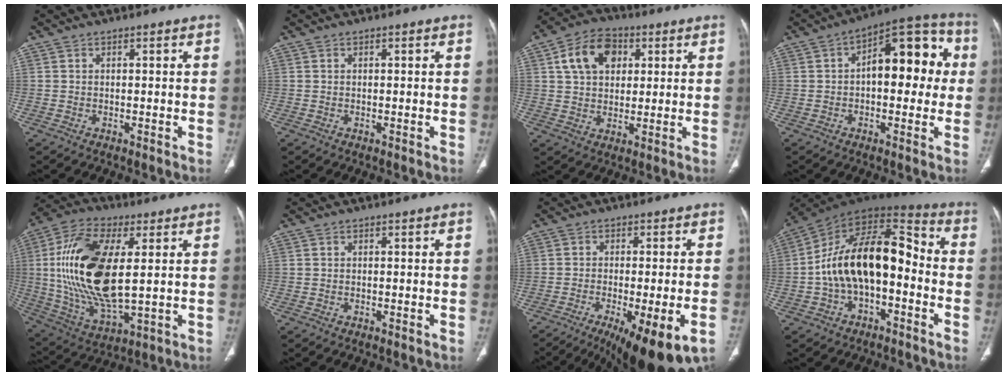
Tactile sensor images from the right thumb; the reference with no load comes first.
{"total": 0.0}
{"total": 11.2, "force": [3.6, 8.1, 6.9], "torque": [-0.096, 0.004, 0.058]}
{"total": 15.5, "force": [1.6, 7.9, 13.3], "torque": [-0.142, 0.038, 0.015]}
{"total": 23.0, "force": [4.0, 11.0, 19.8], "torque": [-0.389, -0.018, 0.078]}
{"total": 0.0}
{"total": 15.6, "force": [-8.6, 3.5, 12.5], "torque": [-0.169, -0.002, -0.128]}
{"total": 19.1, "force": [-2.8, 10.6, 15.6], "torque": [-0.243, 0.066, -0.052]}